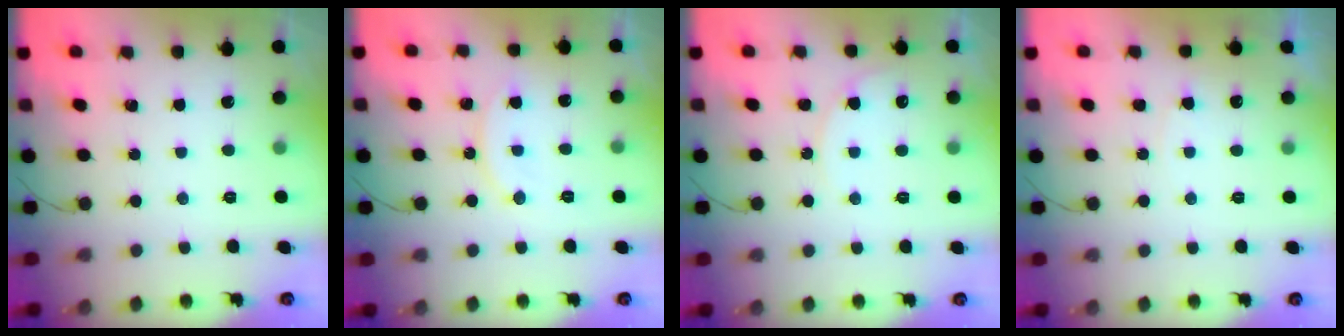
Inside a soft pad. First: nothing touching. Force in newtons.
{"total": 8.6, "press": 8.6, "slide": 0.6}
{"total": 6.0, "press": 6.0, "slide": 0.4}
{"total": 3.7, "press": 3.6, "slide": 0.4}